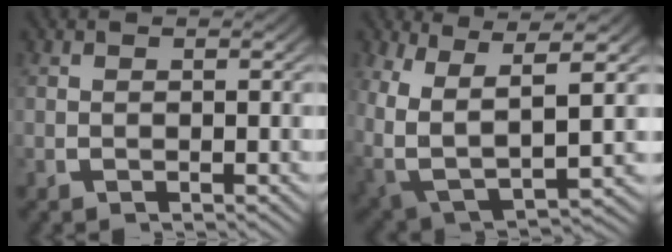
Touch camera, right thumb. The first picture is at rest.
{"total": 11.3, "force": [-1.5, 8.4, 7.4], "torque": [-0.187, -0.068, -0.004]}